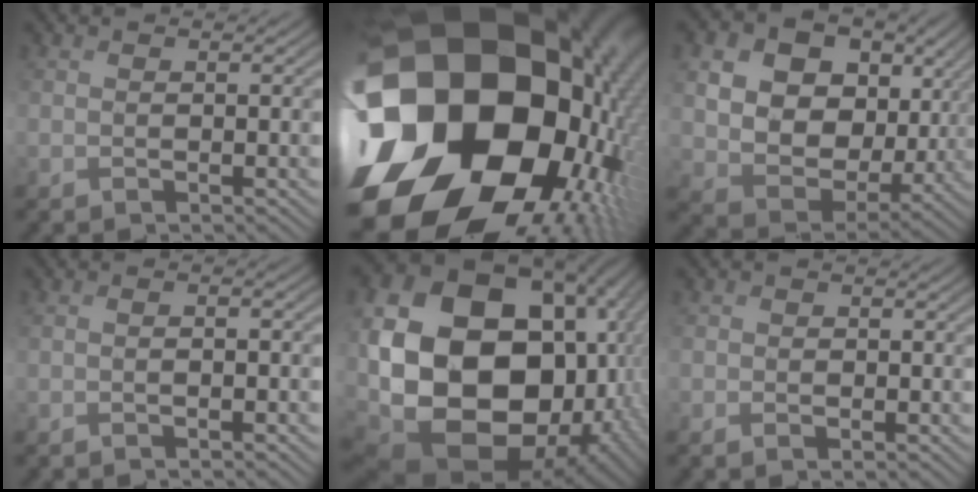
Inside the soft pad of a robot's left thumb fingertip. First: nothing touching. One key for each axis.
{"total": 25.7, "fx": -2.2, "fy": 21.0, "fz": 14.6, "tx": -0.285, "ty": -0.058, "tz": -0.067}
{"total": 14.6, "fx": 4.2, "fy": 11.1, "fz": 8.6, "tx": -0.199, "ty": -0.004, "tz": 0.096}
{"total": 1.7, "fx": -0.6, "fy": 0.4, "fz": 1.5, "tx": -0.028, "ty": 0.002, "tz": -0.014}
{"total": 25.2, "fx": 0.8, "fy": 19.0, "fz": 16.5, "tx": -0.378, "ty": -0.054, "tz": 0.032}
{"total": 1.5, "fx": -0.5, "fy": 1.2, "fz": 0.7, "tx": -0.011, "ty": -0.006, "tz": -0.010}